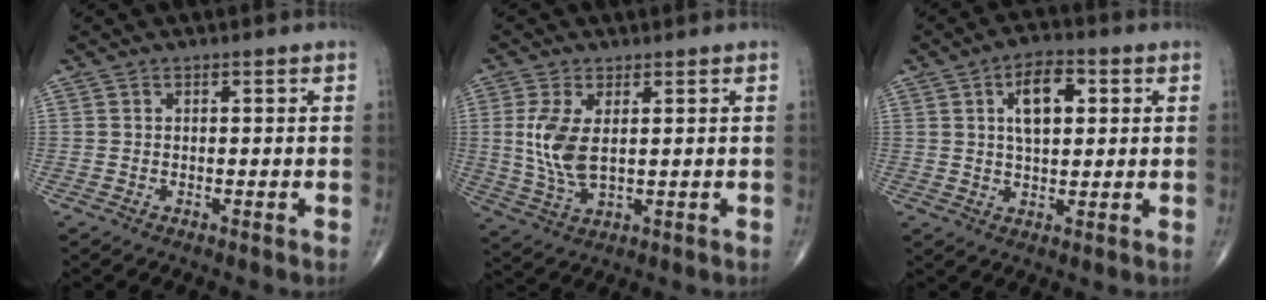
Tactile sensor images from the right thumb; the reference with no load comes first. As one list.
[{"total": 8.1, "force": [1.2, 3.8, 7.1], "torque": [-0.160, -0.011, 0.033]}, {"total": 8.6, "force": [2.4, 4.4, 7.0], "torque": [-0.097, 0.003, 0.037]}]